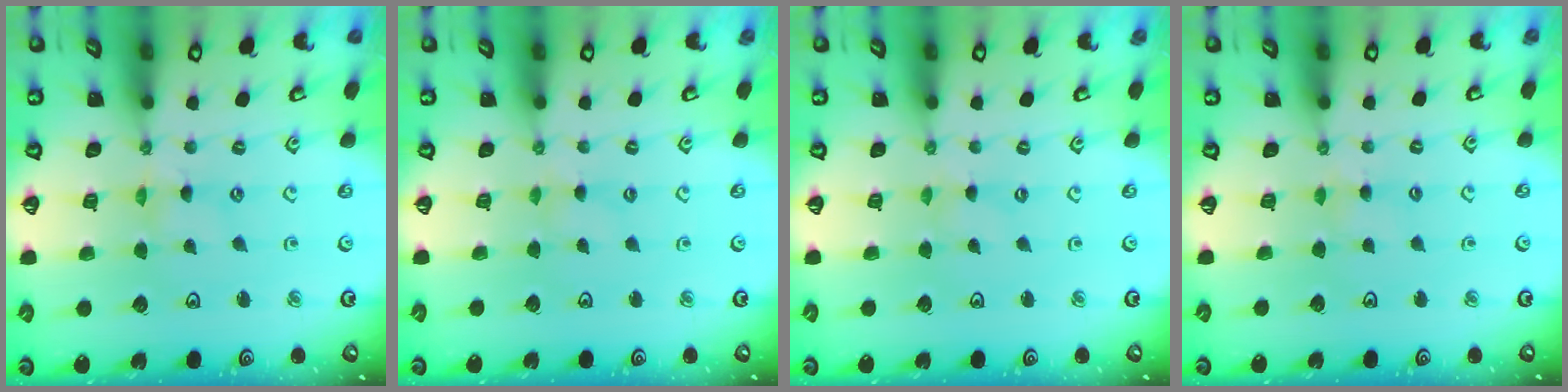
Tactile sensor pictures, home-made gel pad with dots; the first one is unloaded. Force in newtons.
{"total": 1.0, "press": 0.9, "slide": 0.2}
{"total": 0.0}
{"total": 2.8, "press": 2.8, "slide": 0.4}